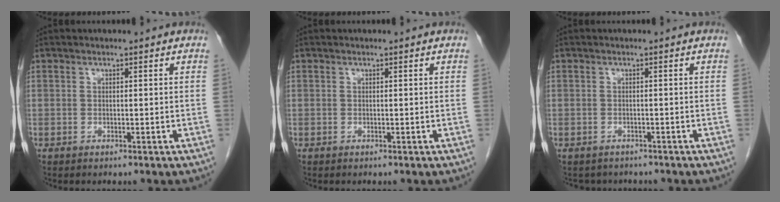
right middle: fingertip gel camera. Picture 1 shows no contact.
{"total": 0.0}
{"total": 3.1, "force": [-2.7, 1.4, 0.1], "torque": [-0.004, 0.001, -0.036]}